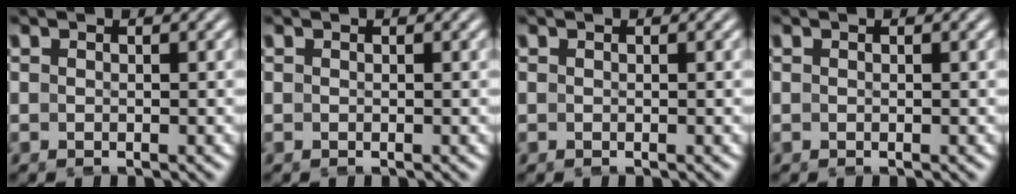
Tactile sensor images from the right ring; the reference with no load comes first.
{"total": 0.0}
{"total": 0.0}
{"total": 0.0}